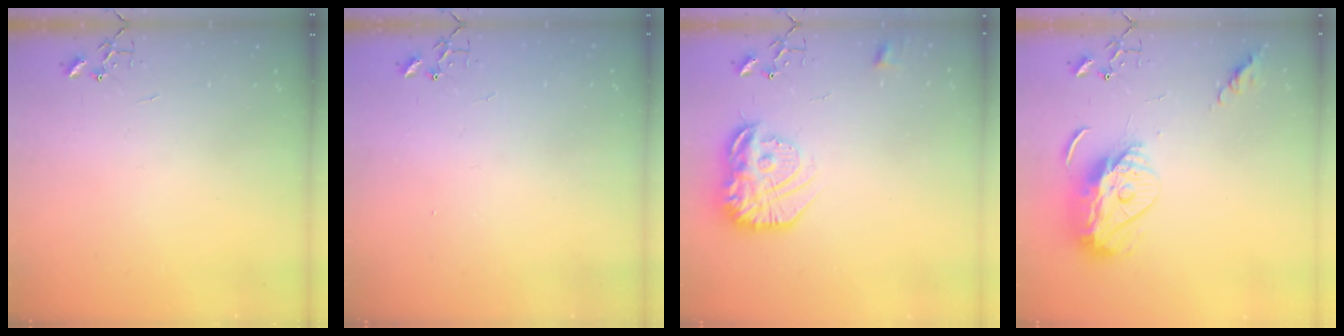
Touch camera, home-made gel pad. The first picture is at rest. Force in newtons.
{"total": 1.1, "press": 1.1, "slide": 0.1}
{"total": 18.4, "press": 18.3, "slide": 1.7}
{"total": 12.3, "press": 12.2, "slide": 1.1}